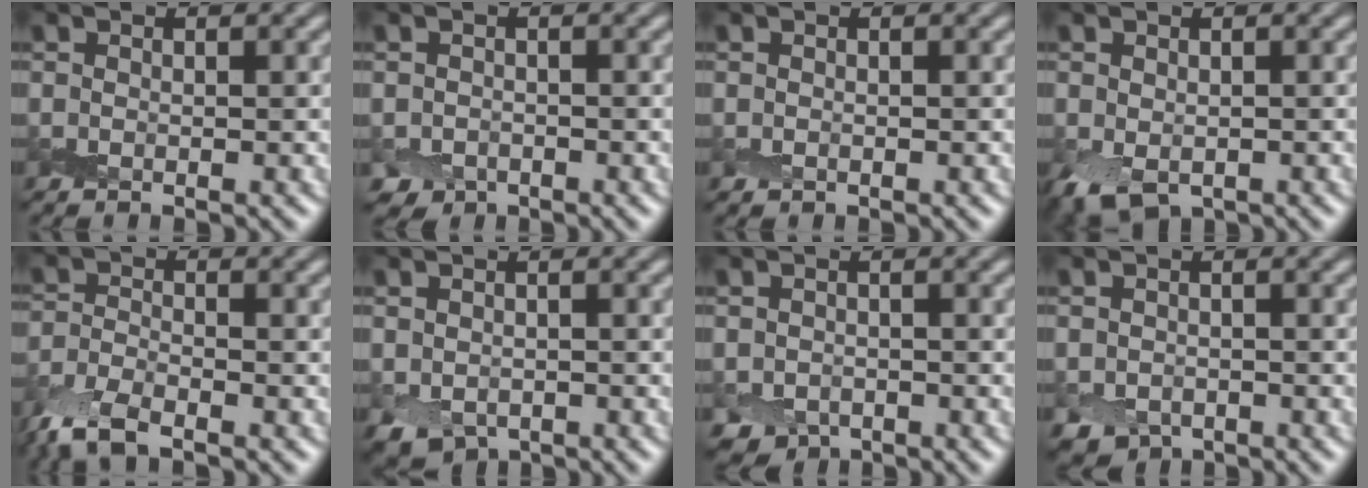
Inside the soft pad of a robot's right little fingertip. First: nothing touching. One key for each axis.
{"total": 1.9, "fx": -1.4, "fy": 1.3, "fz": 0.2, "tx": 0.004, "ty": -0.006, "tz": -0.030}
{"total": 0.0}
{"total": 2.8, "fx": -1.4, "fy": 1.8, "fz": 1.6, "tx": -0.032, "ty": -0.014, "tz": -0.022}
{"total": 4.5, "fx": -3.4, "fy": 1.5, "fz": 2.5, "tx": -0.055, "ty": -0.010, "tz": -0.078}
{"total": 2.6, "fx": -1.2, "fy": 1.8, "fz": 1.4, "tx": -0.025, "ty": -0.010, "tz": -0.019}
{"total": 2.5, "fx": -1.7, "fy": 1.7, "fz": 0.7, "tx": -0.008, "ty": -0.011, "tz": -0.032}
{"total": 2.3, "fx": -1.5, "fy": 1.6, "fz": 0.8, "tx": -0.011, "ty": -0.012, "tz": -0.029}